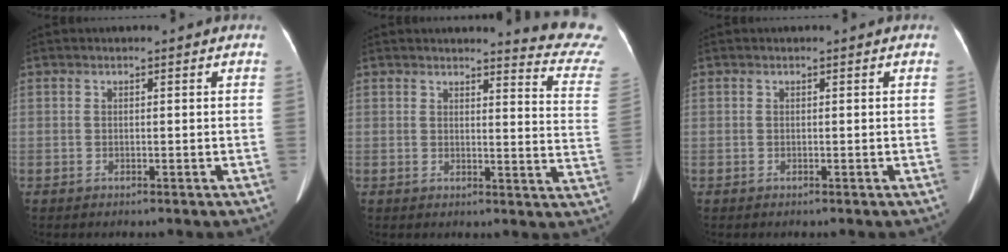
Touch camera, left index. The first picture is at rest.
{"total": 10.8, "force": [10.7, -1.0, 1.7], "torque": [-0.010, -0.111, 0.091]}
{"total": 0.0}